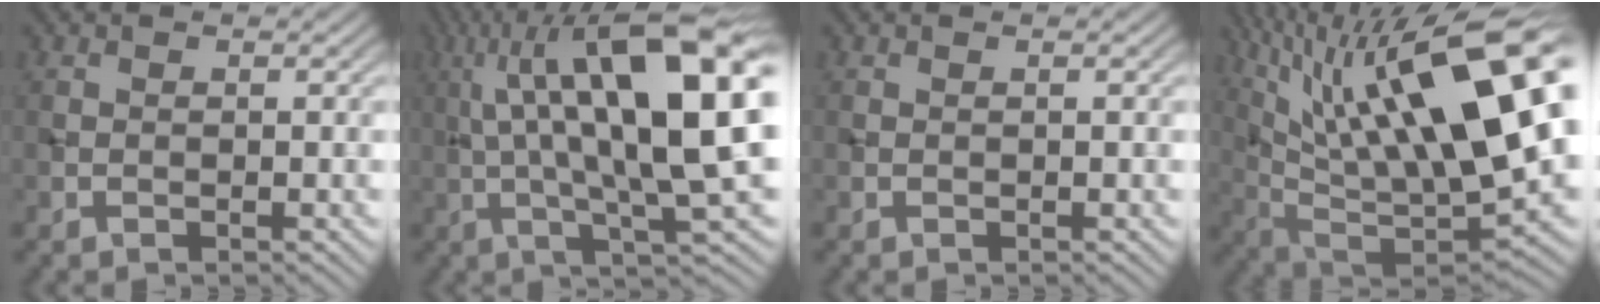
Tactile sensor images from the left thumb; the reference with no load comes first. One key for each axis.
{"total": 18.8, "fx": 4.2, "fy": 5.4, "fz": 17.5, "tx": -0.295, "ty": 0.032, "tz": 0.079}
{"total": 0.0}
{"total": 21.7, "fx": 7.6, "fy": 7.2, "fz": 19.0, "tx": -0.311, "ty": 0.035, "tz": 0.134}